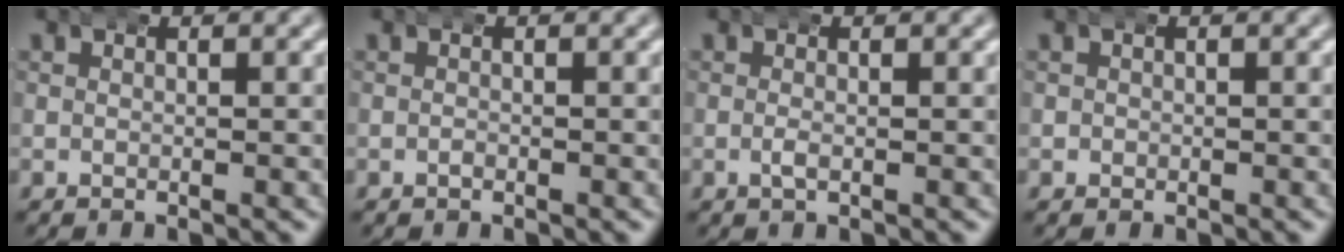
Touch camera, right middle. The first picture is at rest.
{"total": 0.0}
{"total": 0.5, "force": [-0.2, -0.1, 0.5], "torque": [-0.015, -0.006, -0.002]}
{"total": 0.6, "force": [0.2, 0.4, -0.4], "torque": [0.006, -0.005, 0.006]}